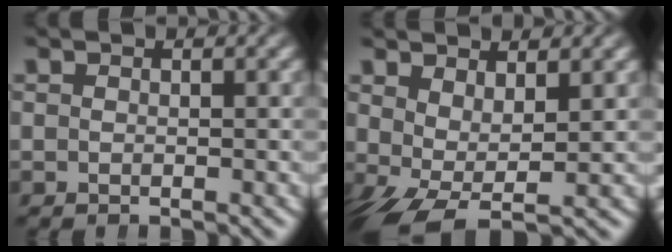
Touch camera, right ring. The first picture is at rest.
{"total": 5.3, "force": [-1.6, 3.5, 3.6], "torque": [-0.091, -0.043, -0.005]}